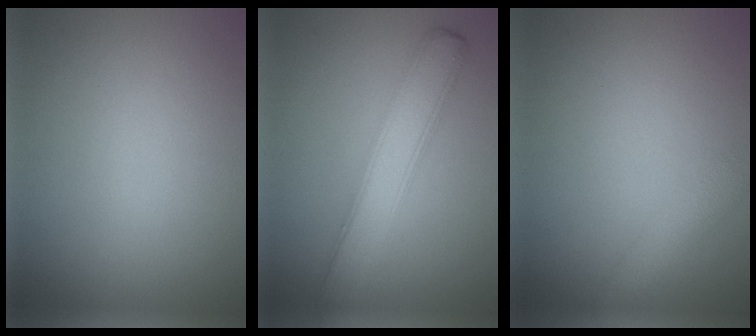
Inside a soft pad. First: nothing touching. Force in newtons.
{"total": 4.7, "press": 4.7, "slide": 0.1}
{"total": 3.0, "press": 3.0, "slide": 0.2}